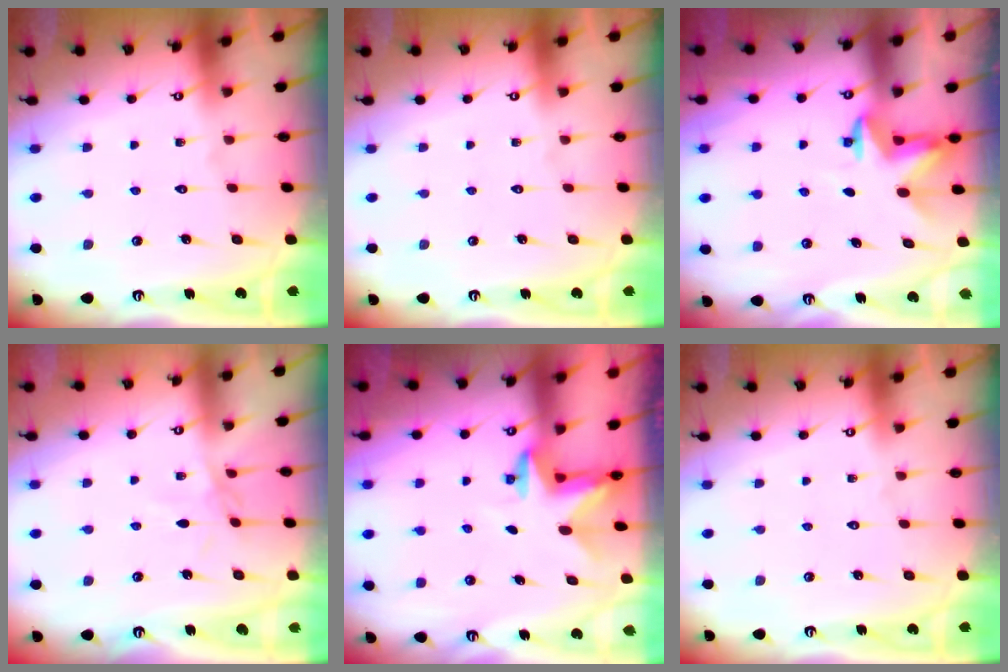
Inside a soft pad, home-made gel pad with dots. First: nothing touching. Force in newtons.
{"total": 0.0}
{"total": 5.3, "press": 5.3, "slide": 0.4}
{"total": 2.4, "press": 2.3, "slide": 0.4}
{"total": 2.5, "press": 2.5, "slide": 0.4}
{"total": 0.0}